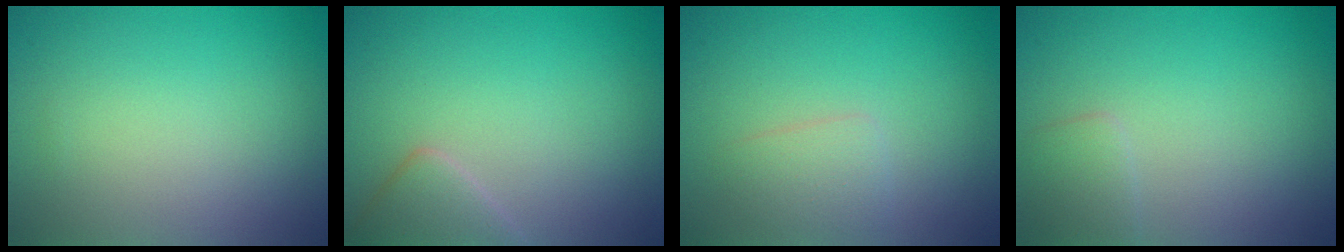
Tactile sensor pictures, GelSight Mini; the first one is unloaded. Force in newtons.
{"total": 2.7, "press": 2.7, "slide": 0.2}
{"total": 1.7, "press": 1.7, "slide": 0.1}
{"total": 1.5, "press": 1.5, "slide": 0.0}